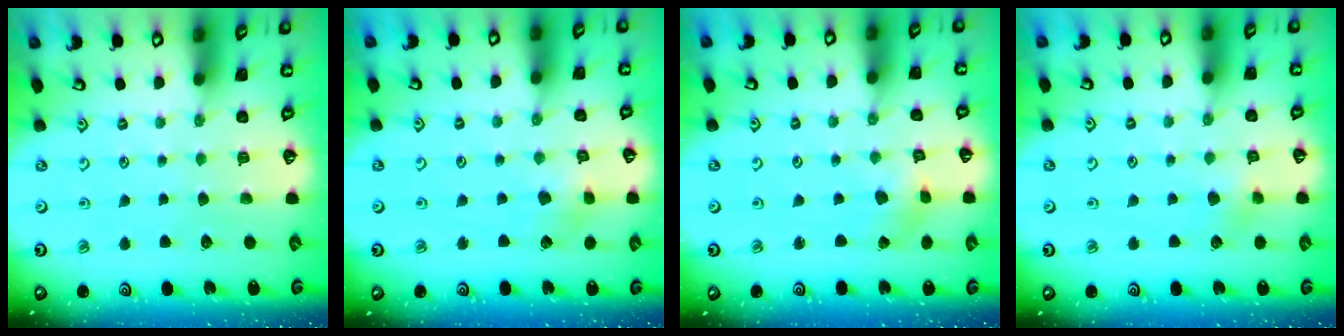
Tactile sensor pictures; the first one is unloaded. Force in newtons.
{"total": 5.4, "press": 5.4, "slide": 0.6}
{"total": 1.4, "press": 1.4, "slide": 0.2}
{"total": 3.8, "press": 3.8, "slide": 0.5}